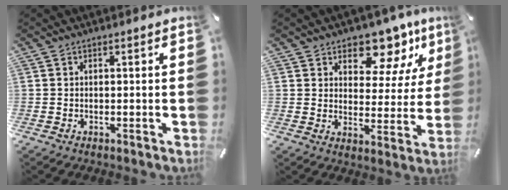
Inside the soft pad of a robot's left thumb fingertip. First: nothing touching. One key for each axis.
{"total": 10.7, "fx": 7.9, "fy": 6.2, "fz": 3.9, "tx": -0.047, "ty": -0.070, "tz": 0.138}